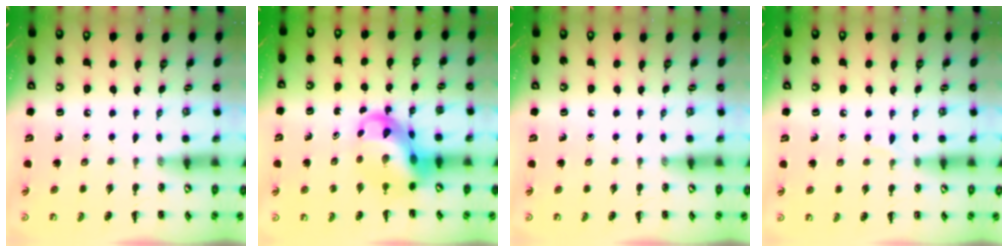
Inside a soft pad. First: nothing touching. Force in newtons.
{"total": 9.1, "press": 8.7, "slide": 2.7}
{"total": 0.0}
{"total": 3.3, "press": 3.2, "slide": 1.0}